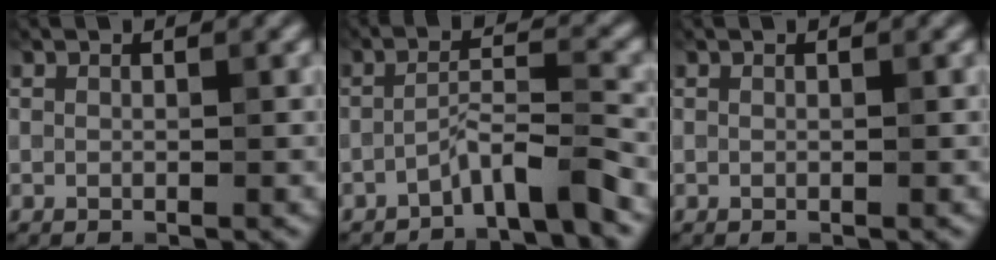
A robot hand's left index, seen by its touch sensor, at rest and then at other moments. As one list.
[{"total": 3.7, "force": [-2.8, 0.2, 2.3], "torque": [-0.040, 0.014, -0.060]}, {"total": 0.0}]